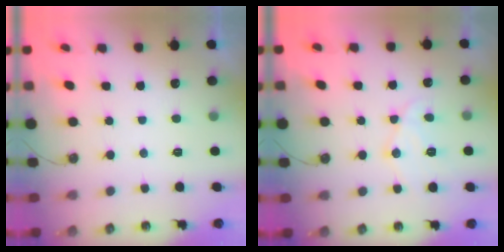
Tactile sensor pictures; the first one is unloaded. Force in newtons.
{"total": 12.5, "press": 12.5, "slide": 0.4}